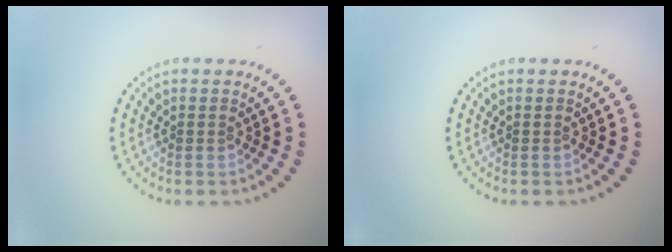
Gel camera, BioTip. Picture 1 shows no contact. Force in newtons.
{"total": 0.0}